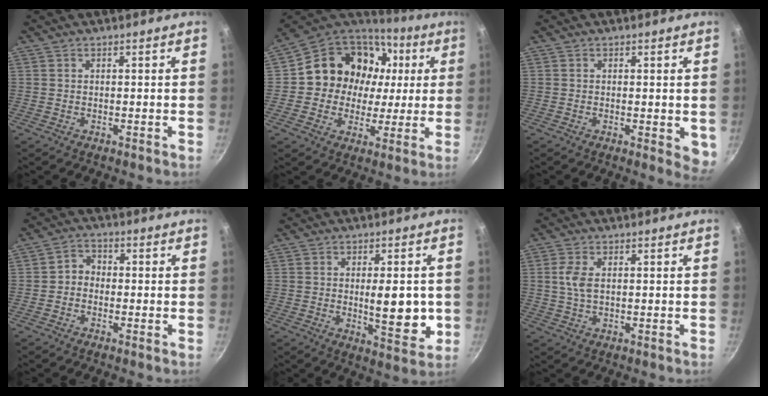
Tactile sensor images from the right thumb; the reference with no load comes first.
{"total": 18.3, "force": [3.5, 15.8, 8.7], "torque": [-0.125, 0.020, 0.054]}
{"total": 4.0, "force": [-0.3, 1.6, 3.6], "torque": [-0.043, -0.012, -0.005]}
{"total": 3.2, "force": [-0.9, 2.7, 1.5], "torque": [-0.010, 0.017, -0.026]}
{"total": 10.3, "force": [-0.6, 4.1, 9.4], "torque": [-0.113, -0.019, -0.004]}
{"total": 4.1, "force": [0.7, 2.2, 3.4], "torque": [-0.073, 0.003, 0.013]}